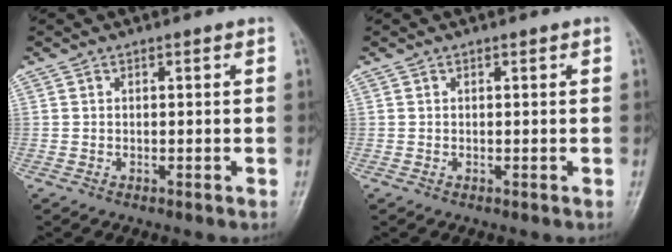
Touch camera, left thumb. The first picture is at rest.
{"total": 0.0}